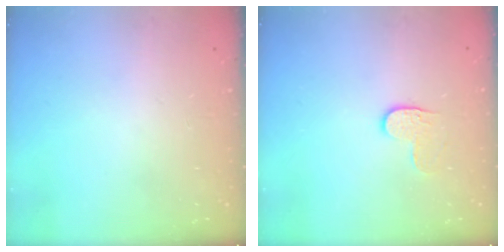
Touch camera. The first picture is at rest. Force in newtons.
{"total": 4.2, "press": 4.2, "slide": 0.5}